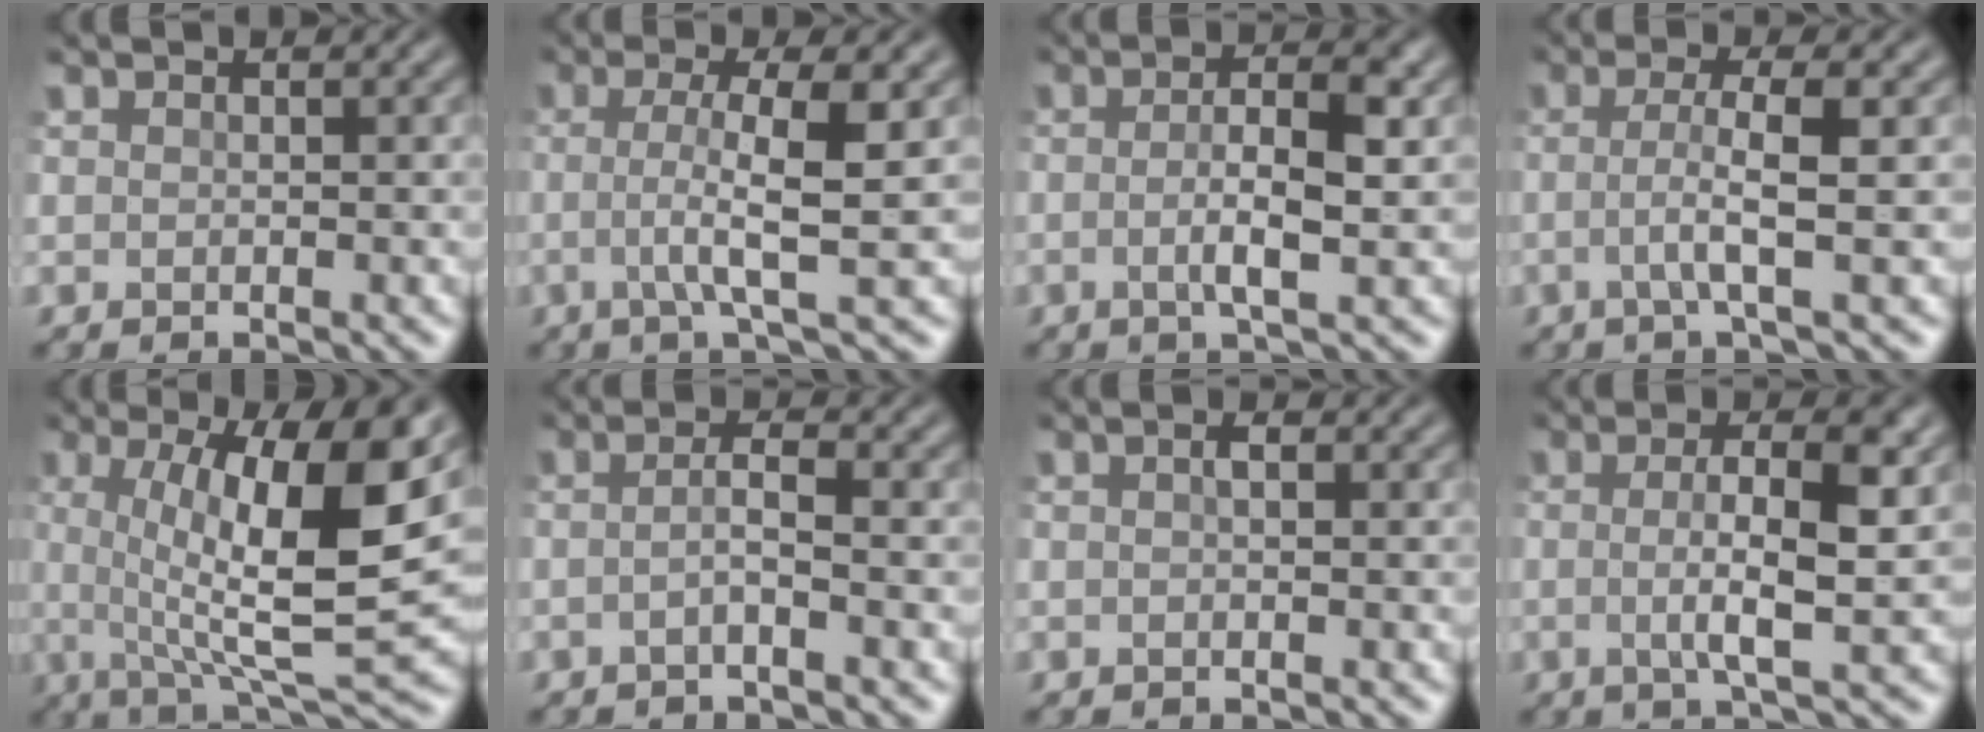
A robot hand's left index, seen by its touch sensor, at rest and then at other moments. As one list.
[{"total": 5.1, "force": [-0.4, 1.0, 5.0], "torque": [-0.084, 0.000, -0.015]}, {"total": 4.6, "force": [-0.6, 1.0, 4.4], "torque": [-0.081, 0.000, -0.016]}, {"total": 3.6, "force": [-0.5, 0.6, 3.6], "torque": [-0.064, -0.003, -0.015]}, {"total": 12.5, "force": [1.5, 3.1, 12.0], "torque": [-0.178, -0.005, 0.024]}, {"total": 2.0, "force": [-0.8, 0.3, 1.8], "torque": [-0.036, 0.001, -0.022]}, {"total": 0.8, "force": [-0.2, 0.2, 0.8], "torque": [-0.017, 0.002, -0.006]}, {"total": 6.2, "force": [-0.2, 1.5, 6.0], "torque": [-0.098, 0.002, -0.011]}]